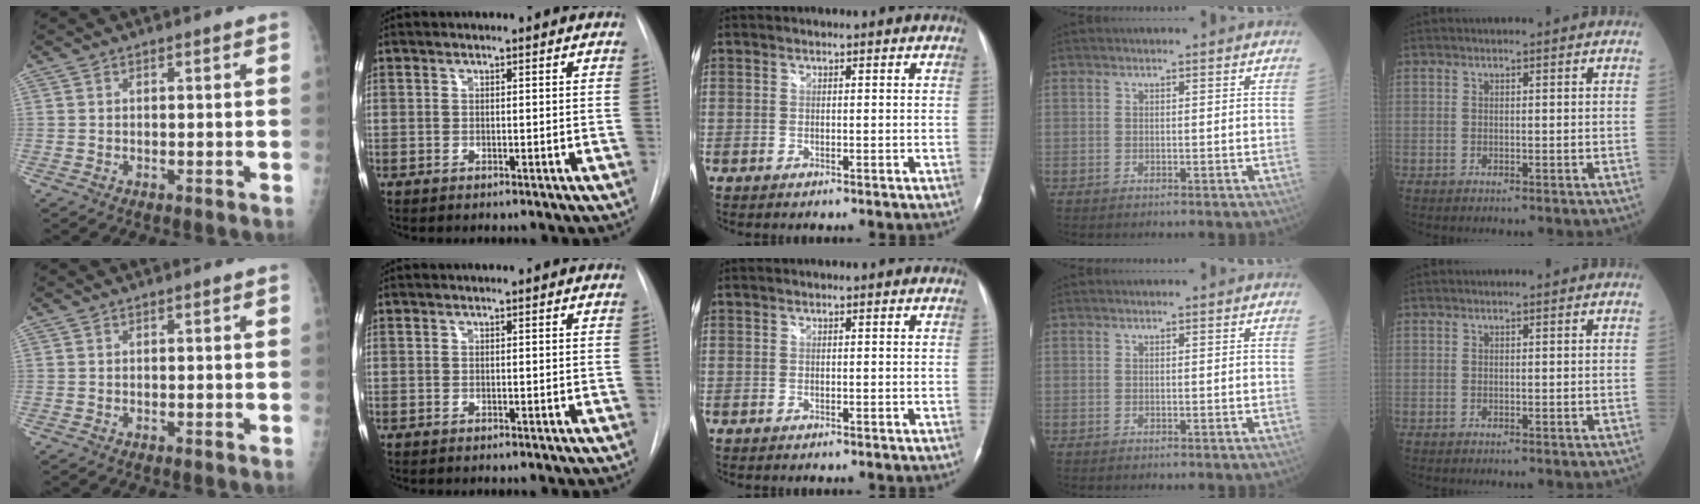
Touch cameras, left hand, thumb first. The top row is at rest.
{}